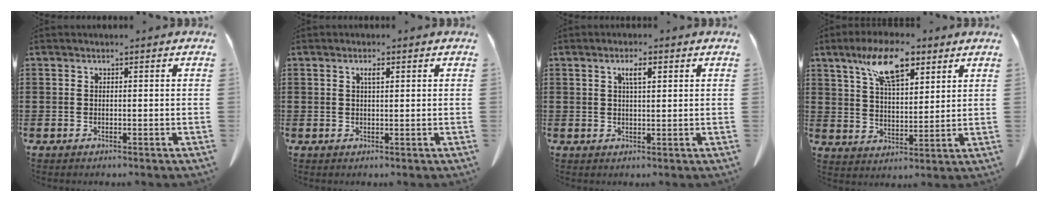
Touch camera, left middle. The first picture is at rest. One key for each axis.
{"total": 1.6, "fx": 0.6, "fy": 0.4, "fz": 1.5, "tx": -0.030, "ty": 0.003, "tz": 0.009}
{"total": 2.9, "fx": 1.2, "fy": 0.8, "fz": 2.5, "tx": -0.044, "ty": 0.003, "tz": 0.016}
{"total": 10.9, "fx": 6.9, "fy": 4.1, "fz": 7.4, "tx": -0.144, "ty": -0.008, "tz": 0.121}